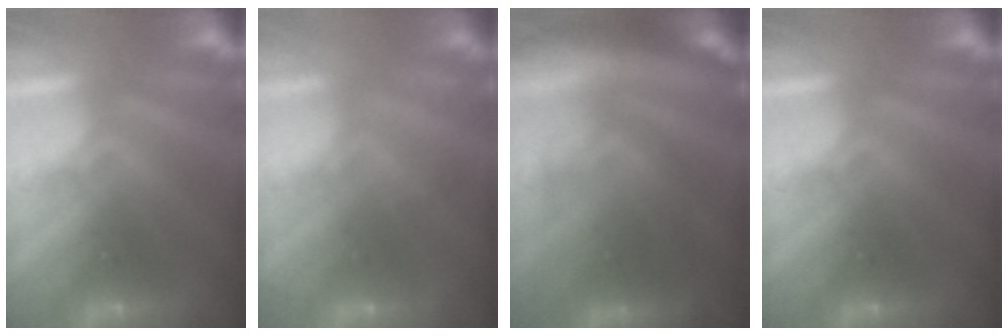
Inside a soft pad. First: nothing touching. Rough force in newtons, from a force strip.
{"total": 2.2}
{"total": 5.6}
{"total": 0.0}